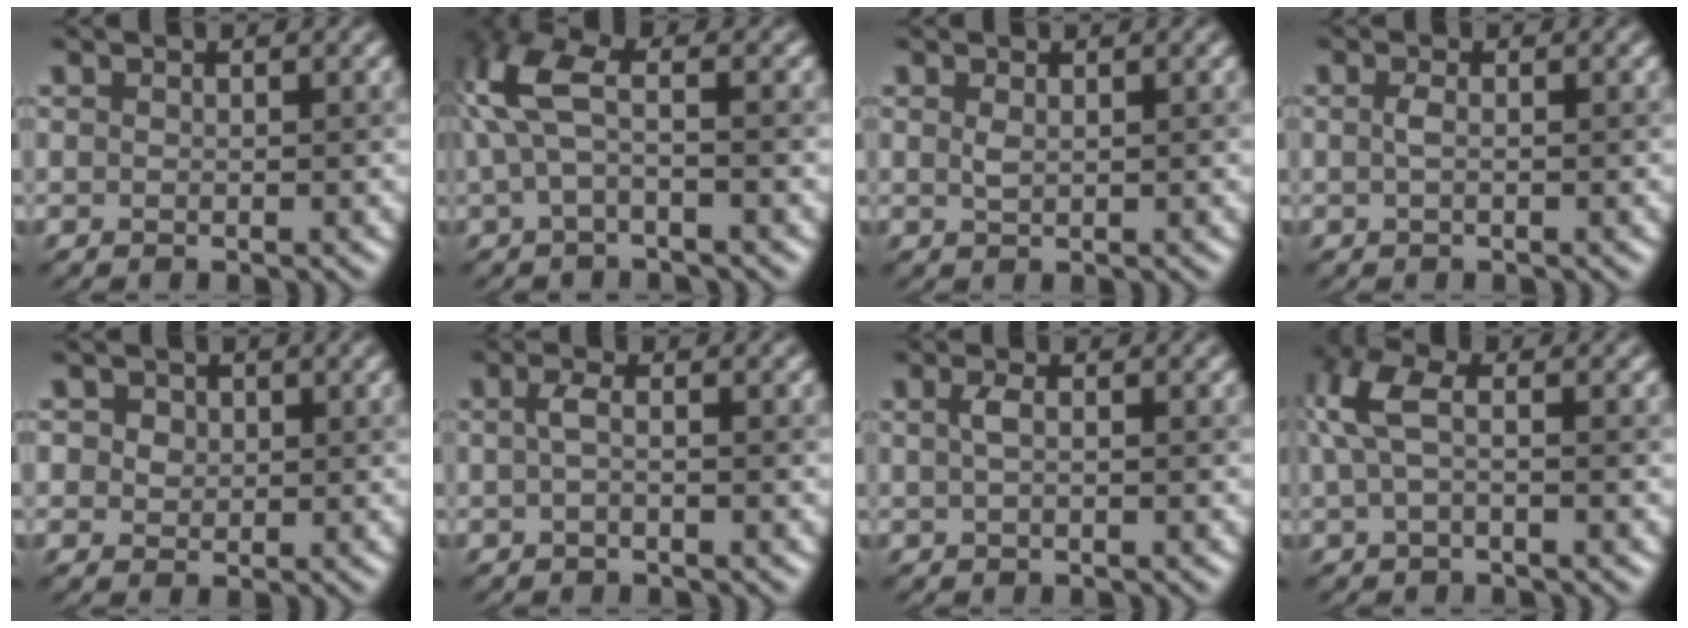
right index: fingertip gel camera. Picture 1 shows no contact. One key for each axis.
{"total": 4.6, "fx": 0.7, "fy": 1.7, "fz": 4.2, "tx": -0.104, "ty": 0.018, "tz": 0.006}
{"total": 0.6, "fx": 0.4, "fy": 0.2, "fz": 0.5, "tx": -0.013, "ty": 0.007, "tz": 0.011}
{"total": 0.7, "fx": 0.0, "fy": 0.2, "fz": 0.7, "tx": -0.018, "ty": 0.007, "tz": 0.002}
{"total": 3.1, "fx": 1.3, "fy": 2.5, "fz": 1.2, "tx": -0.014, "ty": 0.026, "tz": 0.010}
{"total": 1.2, "fx": -0.1, "fy": 0.2, "fz": 1.1, "tx": -0.028, "ty": 0.006, "tz": -0.001}
{"total": 1.0, "fx": 0.1, "fy": 0.2, "fz": 1.0, "tx": -0.023, "ty": 0.010, "tz": 0.005}
{"total": 3.6, "fx": 0.7, "fy": 1.4, "fz": 3.2, "tx": -0.081, "ty": 0.018, "tz": 0.010}